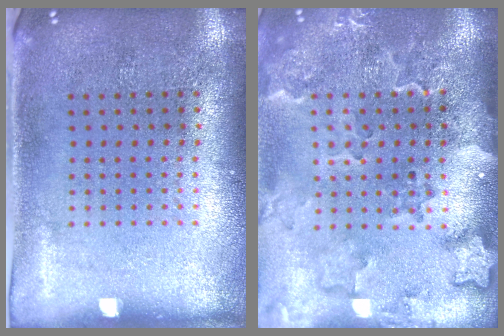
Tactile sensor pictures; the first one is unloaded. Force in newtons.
{"total": 2.8, "press": 2.3, "slide": 1.6}